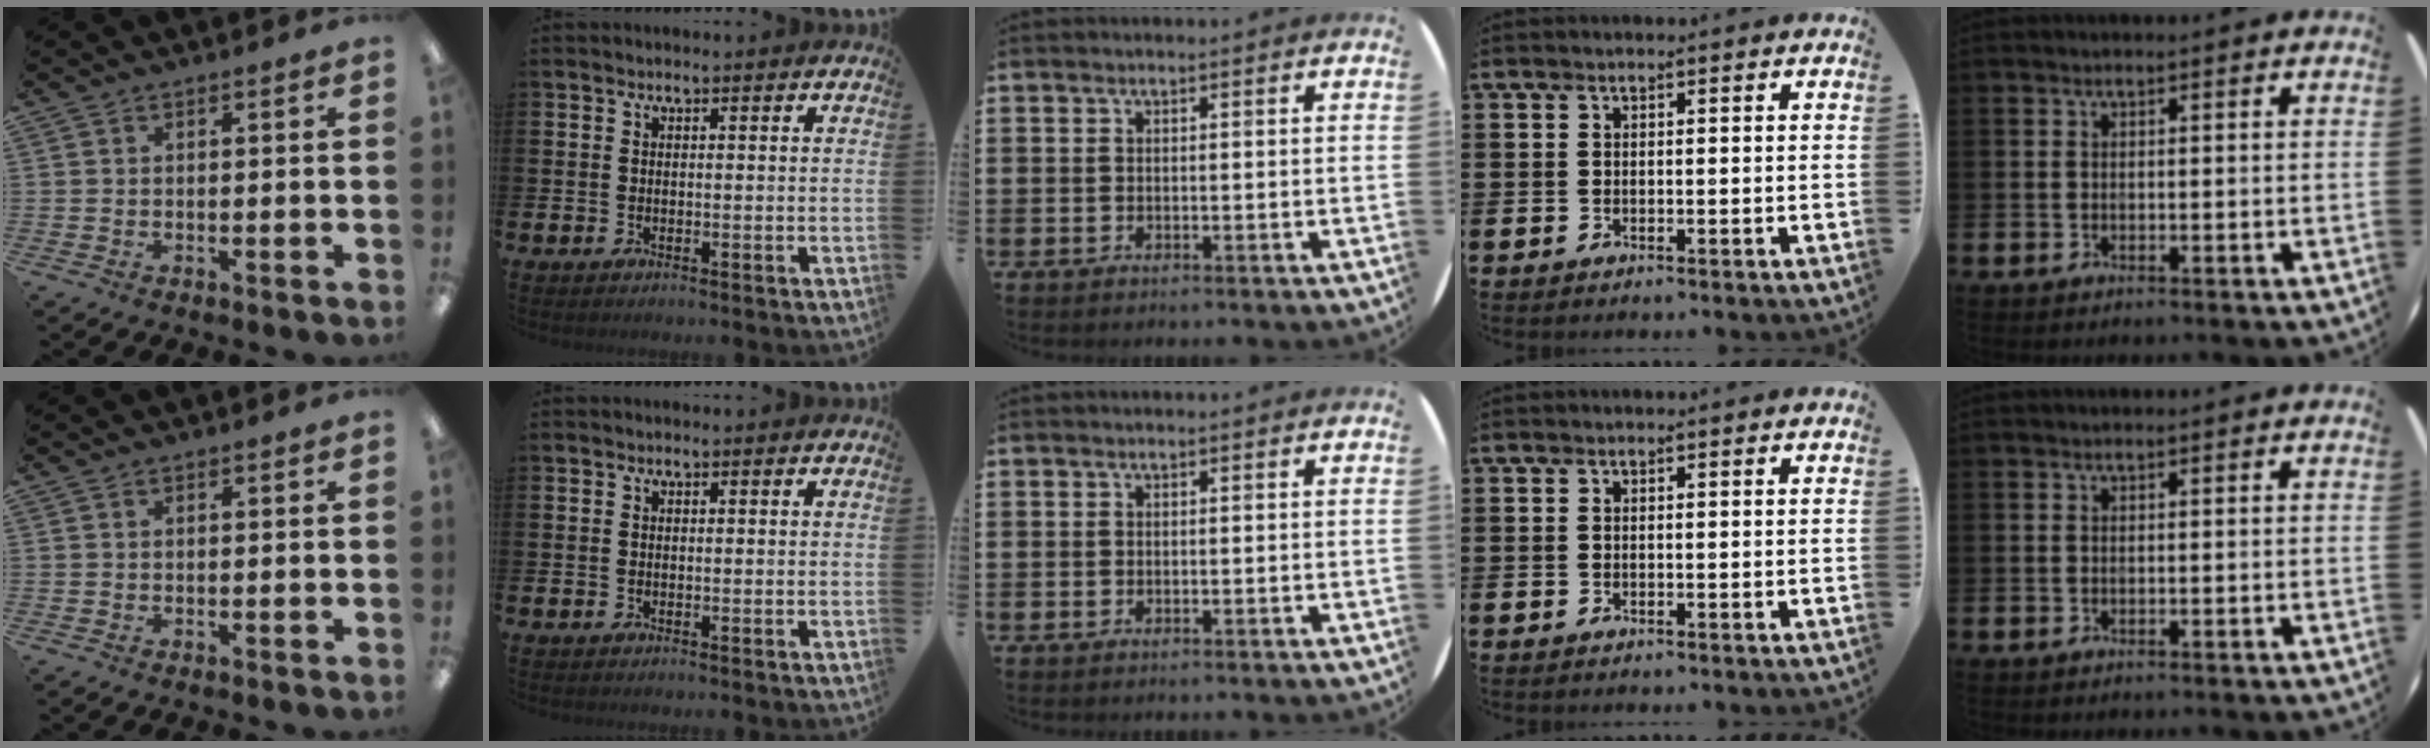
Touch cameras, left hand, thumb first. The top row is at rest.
{}